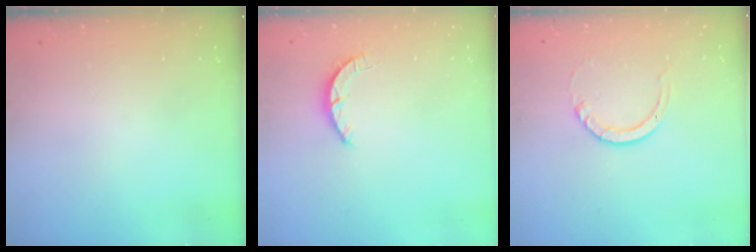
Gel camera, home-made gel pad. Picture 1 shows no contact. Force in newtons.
{"total": 2.5, "press": 2.4, "slide": 0.4}
{"total": 3.9, "press": 3.9, "slide": 0.4}